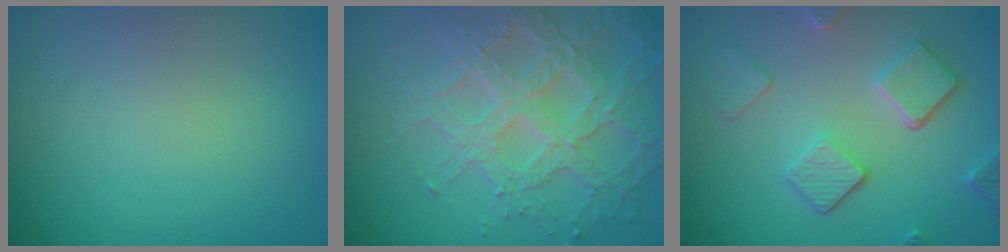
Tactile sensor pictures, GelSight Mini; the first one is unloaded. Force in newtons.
{"total": 6.7, "press": 5.2, "slide": 4.2}
{"total": 4.9, "press": 3.9, "slide": 3.1}